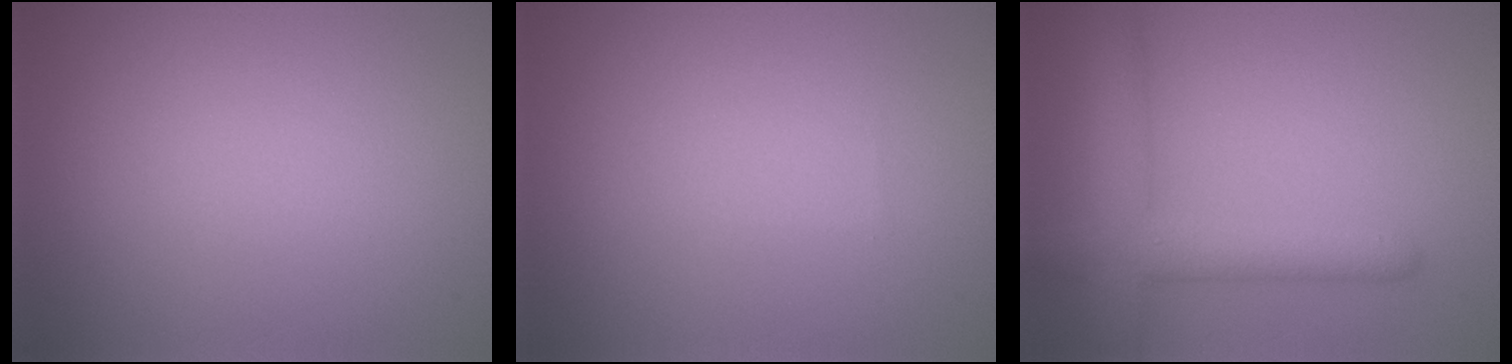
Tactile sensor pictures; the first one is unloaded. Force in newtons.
{"total": 0.0}
{"total": 5.0, "press": 5.0, "slide": 0.2}